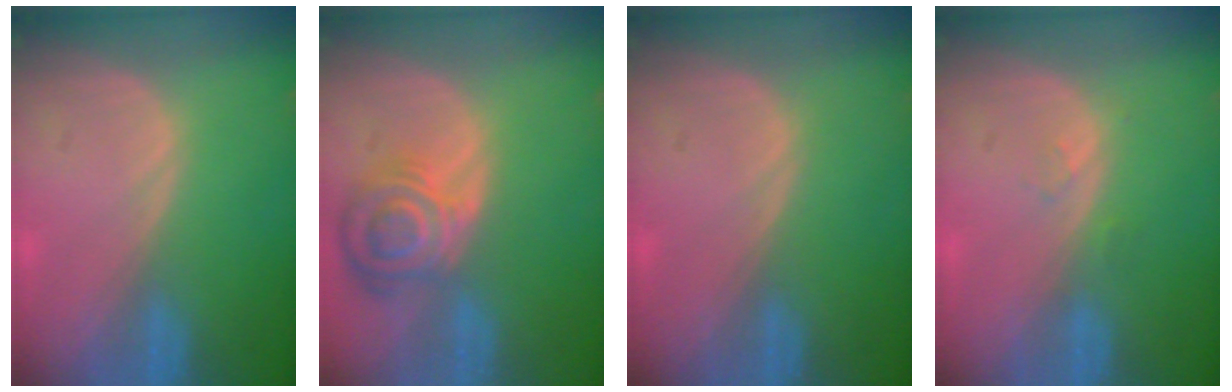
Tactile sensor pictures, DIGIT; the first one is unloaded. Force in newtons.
{"total": 8.4, "press": 7.4, "slide": 3.8}
{"total": 0.0}
{"total": 1.1, "press": 1.0, "slide": 0.1}